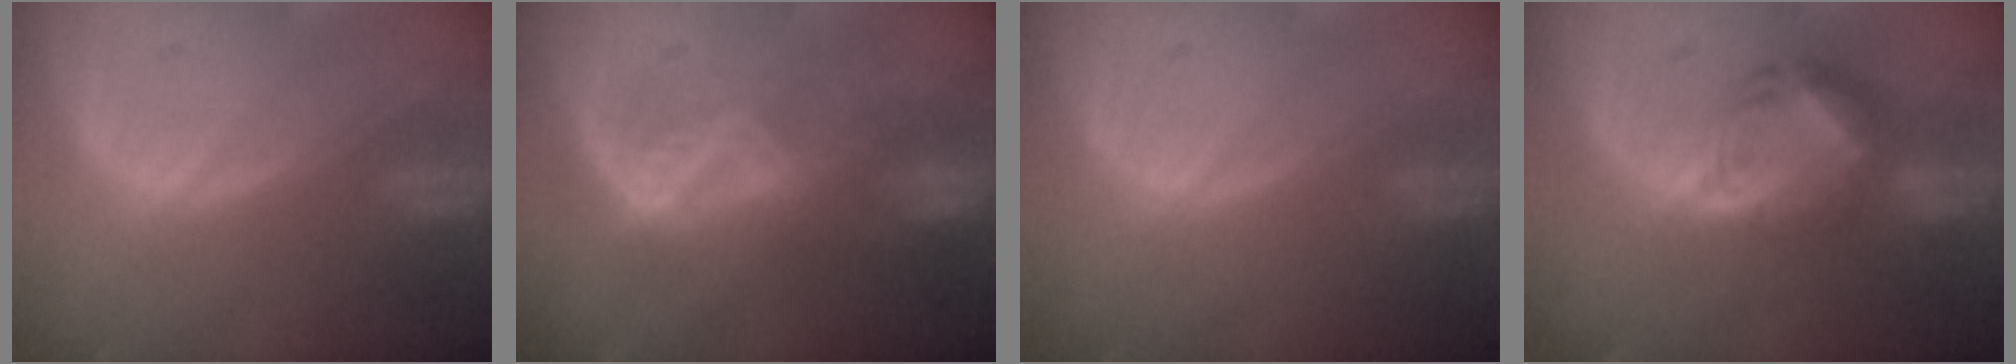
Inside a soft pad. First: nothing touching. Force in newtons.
{"total": 6.9, "press": 6.5, "slide": 2.2}
{"total": 0.0}
{"total": 7.3, "press": 6.4, "slide": 3.5}